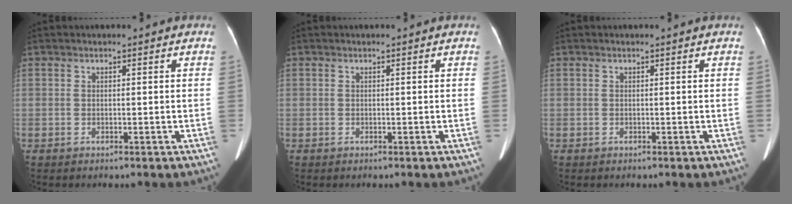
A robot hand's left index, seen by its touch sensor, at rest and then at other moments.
{"total": 0.0}
{"total": 0.0}